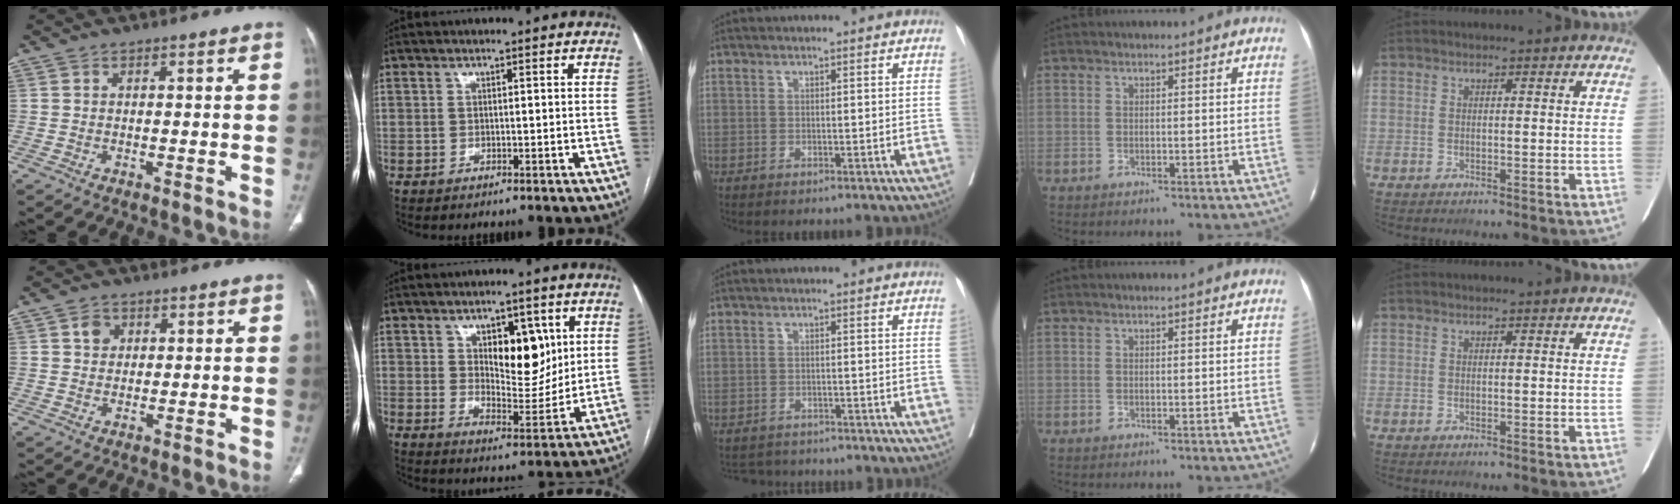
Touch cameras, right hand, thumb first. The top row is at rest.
{"thumb": {"total": 2.6, "force": [1.1, 2.2, 1.0], "torque": [-0.004, -0.004, 0.018]}, "index": {"total": 9.9, "force": [3.7, 4.6, 8.0], "torque": [-0.114, 0.000, 0.065]}, "middle": {"total": 4.1, "force": [-4.0, 1.1, 0.0], "torque": [0.004, -0.001, -0.060]}}